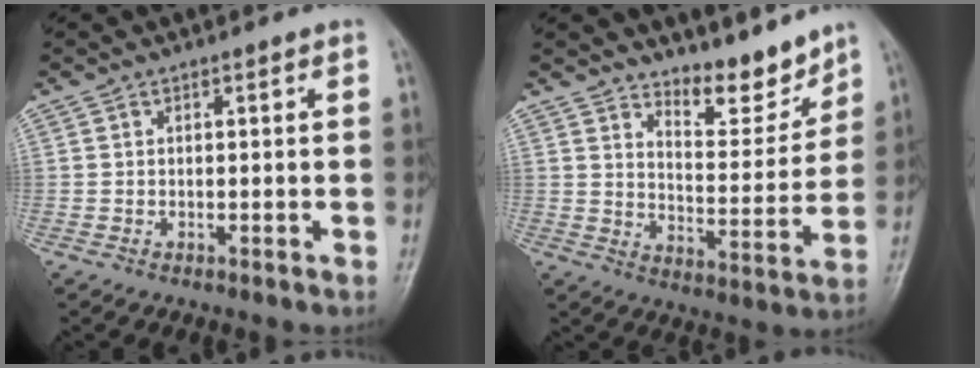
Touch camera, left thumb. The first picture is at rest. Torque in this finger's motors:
{"motor_torque": [0.18, -0.05, -0.20, -0.64, 0.09]}